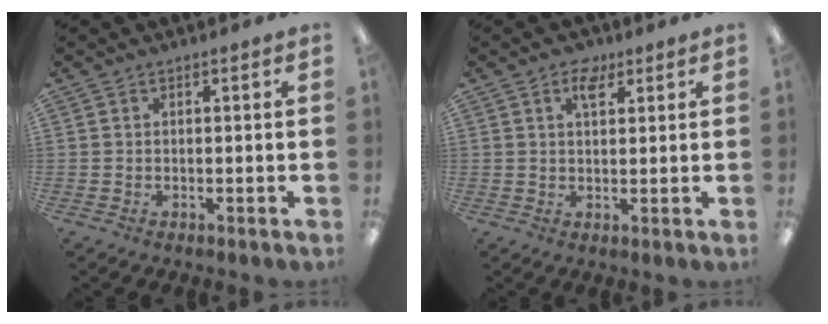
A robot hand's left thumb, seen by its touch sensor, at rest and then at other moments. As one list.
[{"total": 4.4, "force": [2.5, 2.3, 2.8], "torque": [-0.039, -0.004, 0.039]}]